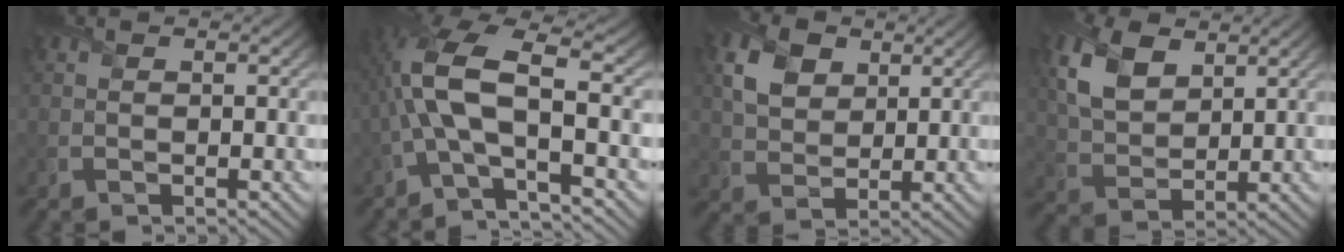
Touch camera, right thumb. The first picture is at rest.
{"total": 10.3, "force": [-1.6, 3.6, 9.5], "torque": [-0.218, 0.012, -0.045]}
{"total": 6.3, "force": [2.6, 4.5, 3.6], "torque": [-0.094, 0.002, 0.048]}
{"total": 8.0, "force": [3.6, 5.0, 5.1], "torque": [-0.137, 0.003, 0.072]}